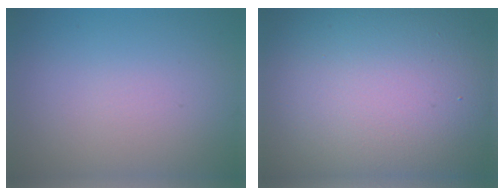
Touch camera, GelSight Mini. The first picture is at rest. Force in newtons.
{"total": 20.1, "press": 20.0, "slide": 1.2}